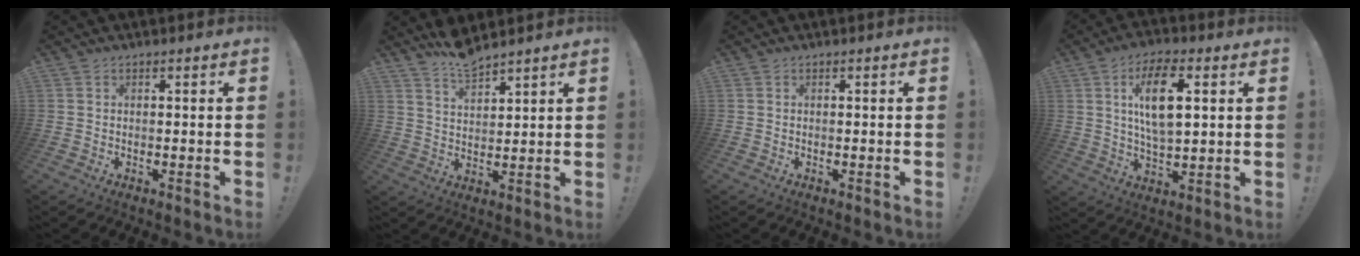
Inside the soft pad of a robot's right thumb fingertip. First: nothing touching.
{"total": 7.2, "force": [6.4, 1.8, 2.9], "torque": [-0.057, -0.036, 0.116]}
{"total": 0.0}
{"total": 13.4, "force": [4.0, 6.0, 11.3], "torque": [-0.195, 0.000, 0.068]}